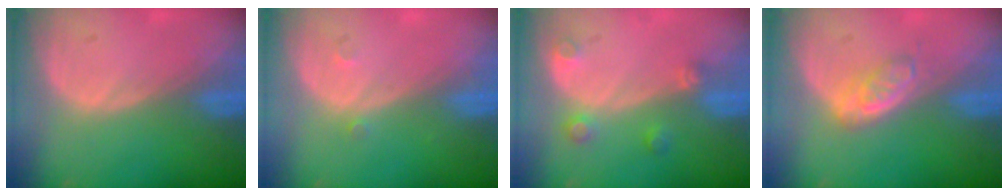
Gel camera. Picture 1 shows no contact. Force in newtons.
{"total": 0.9, "press": 0.7, "slide": 0.5}
{"total": 3.2, "press": 2.9, "slide": 1.4}
{"total": 3.8, "press": 3.8, "slide": 0.6}